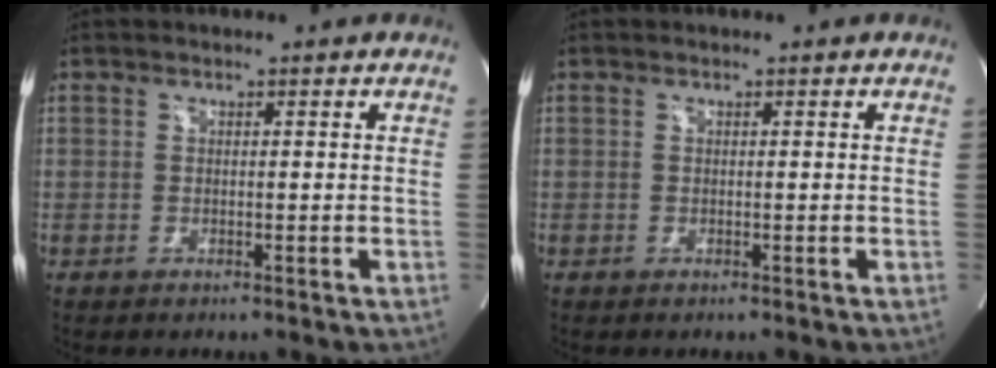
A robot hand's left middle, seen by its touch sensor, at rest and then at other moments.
{"total": 0.0}